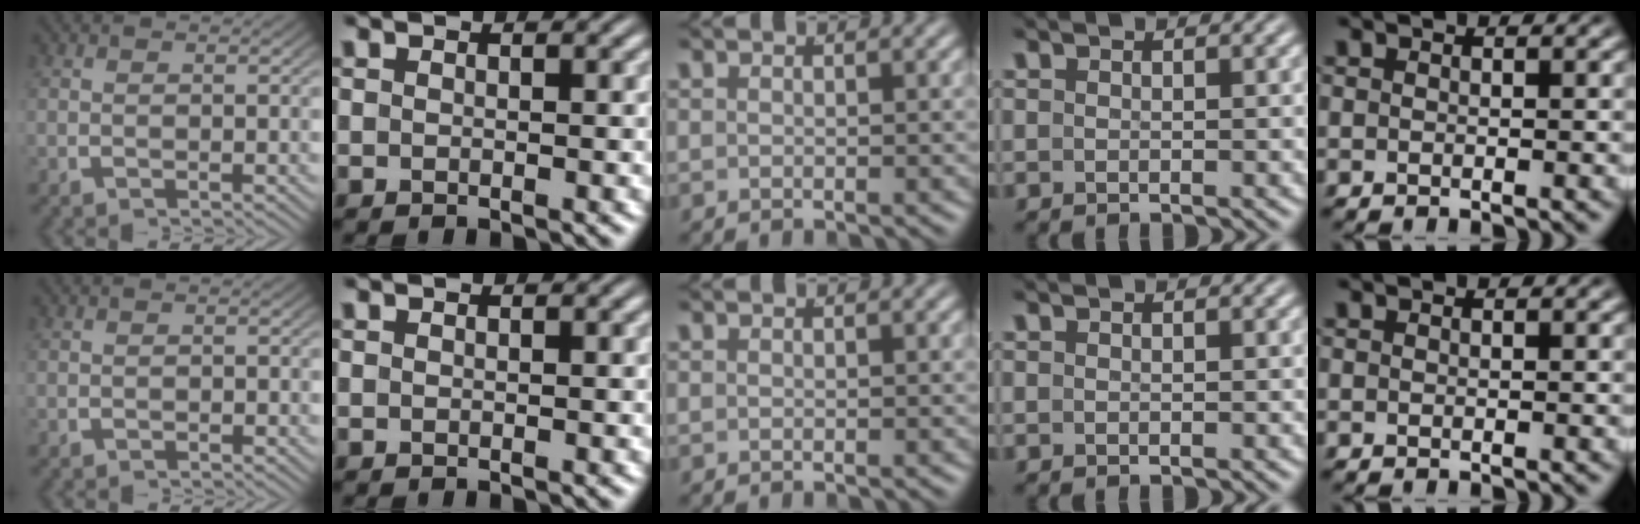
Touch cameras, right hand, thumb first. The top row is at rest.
{"thumb": {"total": 0.6, "force": [-0.5, 0.1, 0.2], "torque": [-0.002, -0.002, -0.009]}}